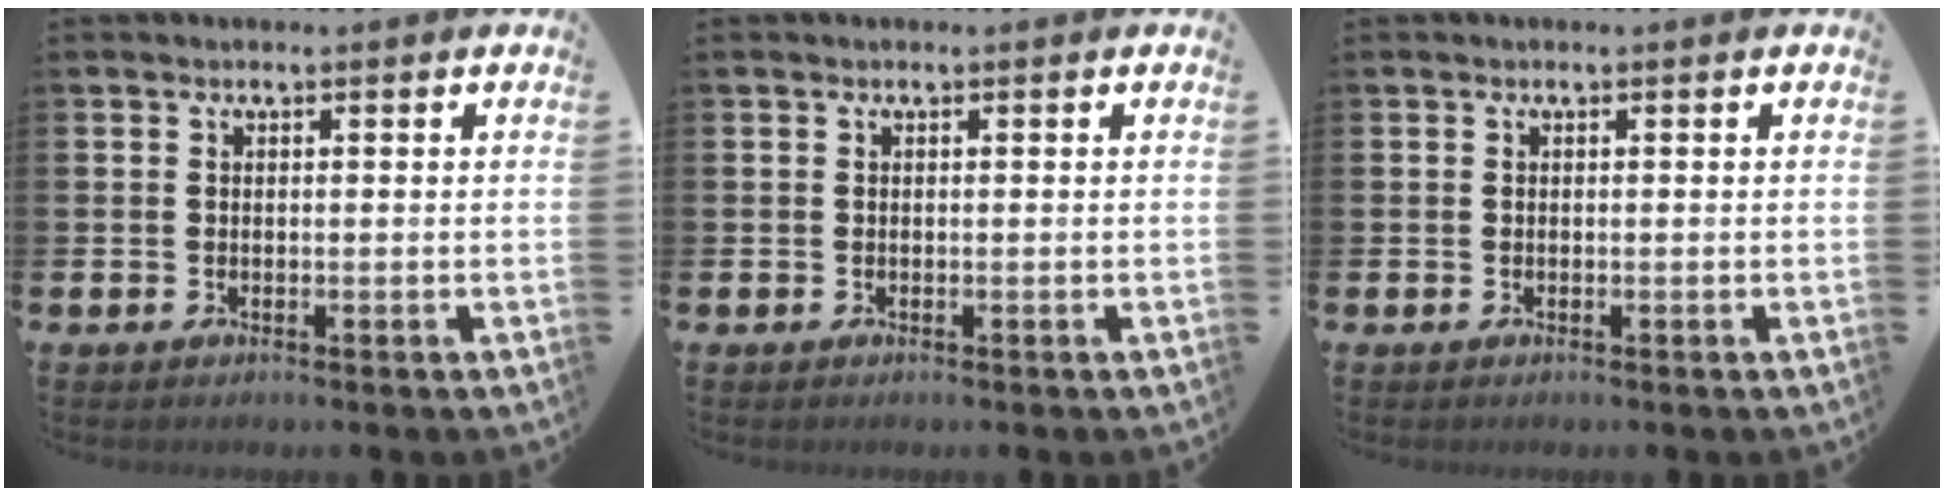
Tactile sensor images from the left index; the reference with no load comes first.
{"total": 0.0}
{"total": 0.0}